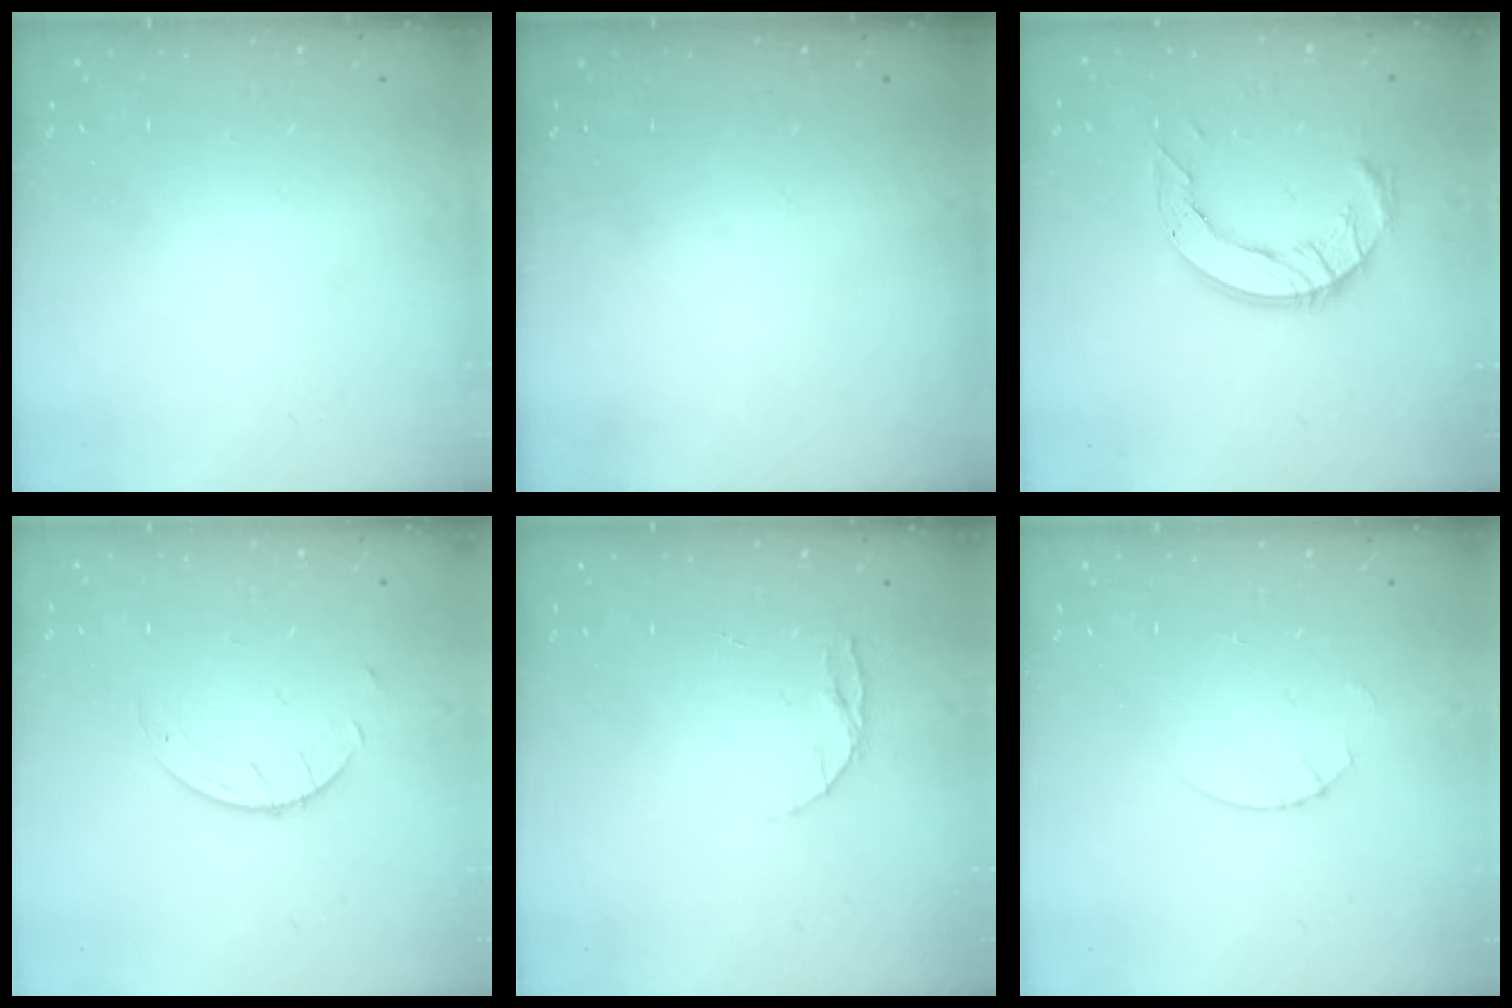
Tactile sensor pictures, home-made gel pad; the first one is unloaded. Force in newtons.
{"total": 0.0}
{"total": 10.6, "press": 10.5, "slide": 0.9}
{"total": 4.0, "press": 4.0, "slide": 0.4}
{"total": 4.9, "press": 4.8, "slide": 0.5}
{"total": 1.9, "press": 1.9, "slide": 0.2}